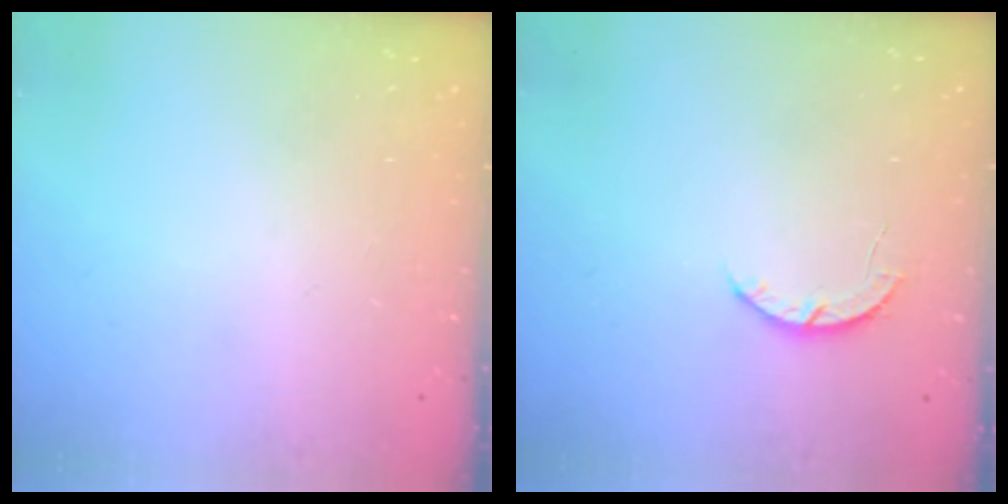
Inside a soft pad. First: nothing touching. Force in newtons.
{"total": 3.9, "press": 3.9, "slide": 0.4}